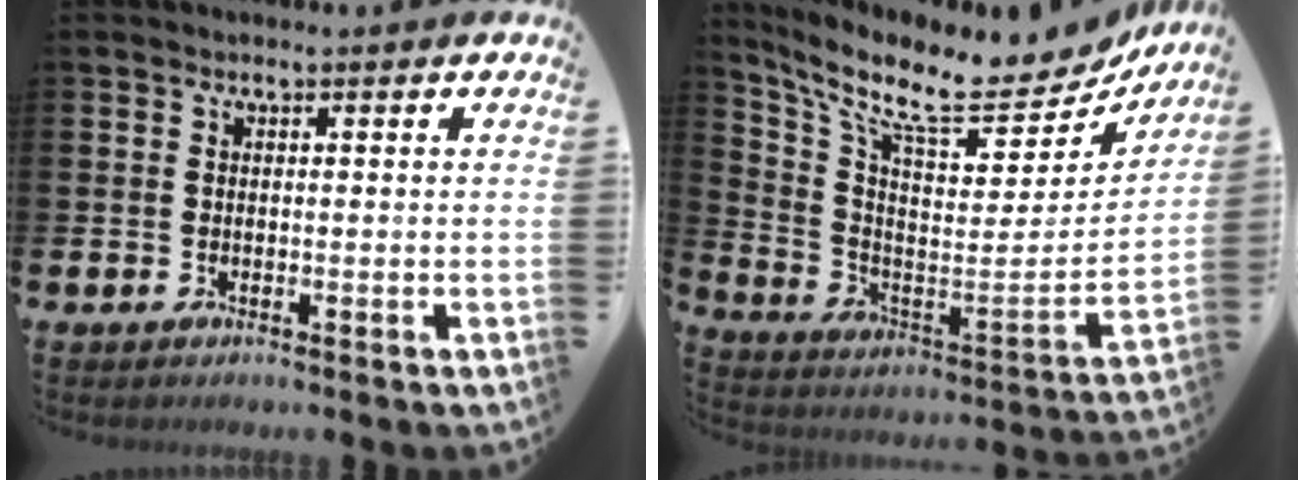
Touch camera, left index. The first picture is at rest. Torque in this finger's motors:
{"motor_torque": [0.91, -1.23, 0.41, 0.21]}